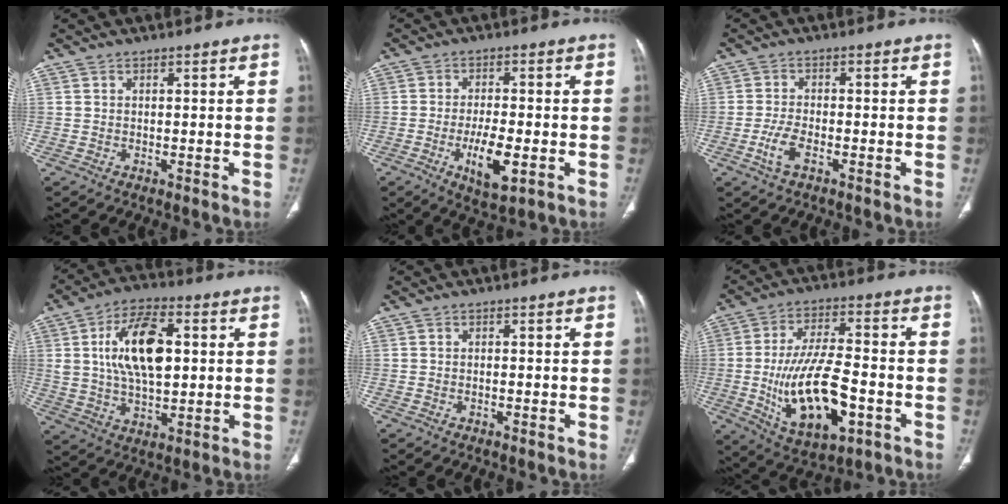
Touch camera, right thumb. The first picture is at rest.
{"total": 8.2, "force": [-2.7, 3.0, 7.2], "torque": [-0.123, -0.003, -0.040]}
{"total": 3.4, "force": [-1.5, 1.3, 2.7], "torque": [-0.061, 0.010, -0.030]}
{"total": 15.5, "force": [3.0, 8.1, 12.9], "torque": [-0.217, 0.001, 0.053]}
{"total": 0.0}
{"total": 17.9, "force": [-4.7, 7.9, 15.4], "torque": [-0.270, 0.015, -0.068]}